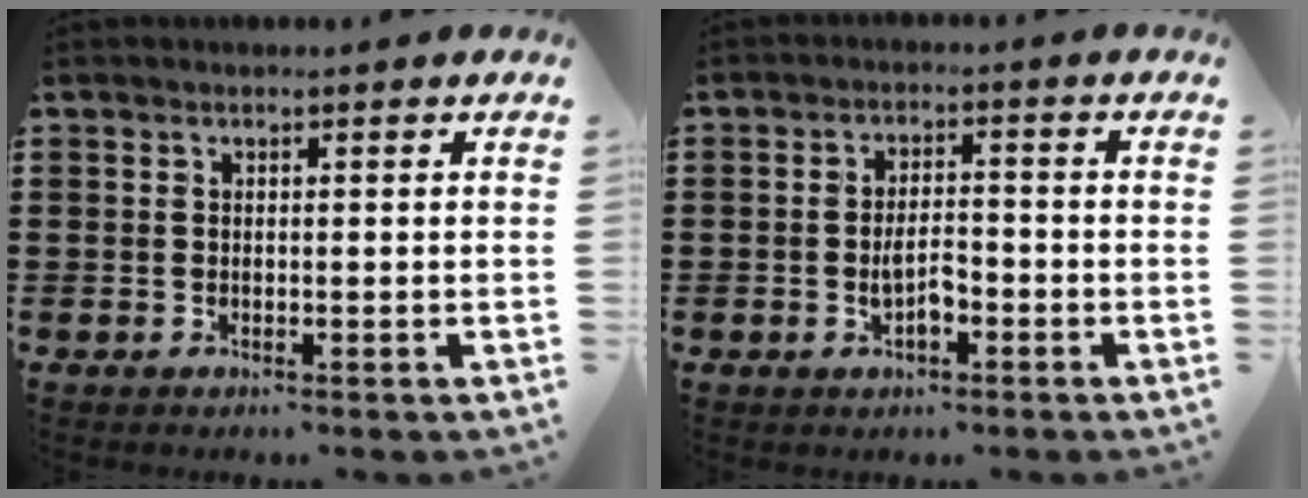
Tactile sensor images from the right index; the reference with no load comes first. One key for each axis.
{"total": 4.1, "fx": -1.4, "fy": 1.6, "fz": 3.5, "tx": -0.068, "ty": 0.006, "tz": -0.028}